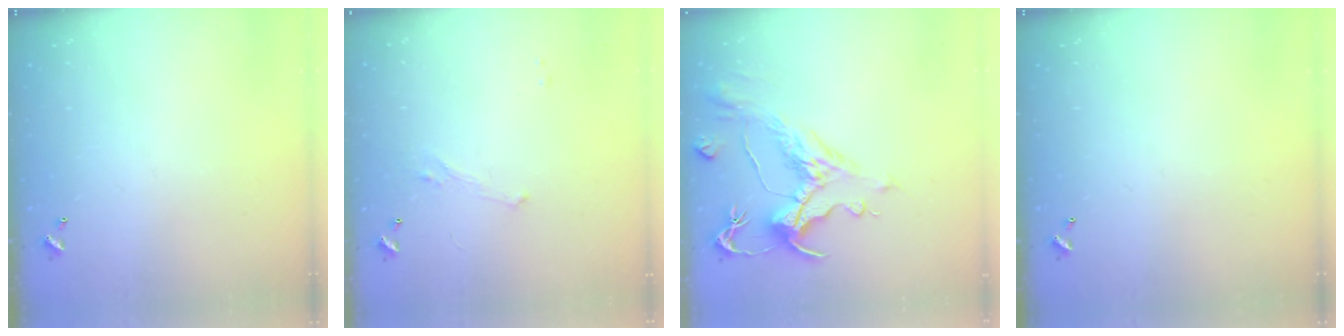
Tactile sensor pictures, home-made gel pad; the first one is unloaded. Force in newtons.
{"total": 1.4, "press": 1.3, "slide": 0.6}
{"total": 2.6, "press": 2.1, "slide": 1.6}
{"total": 0.0}